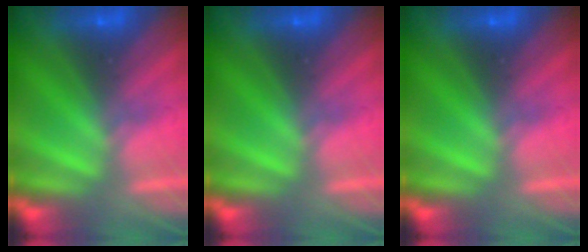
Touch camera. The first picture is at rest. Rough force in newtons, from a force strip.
{"total": 0.0}
{"total": 0.0}